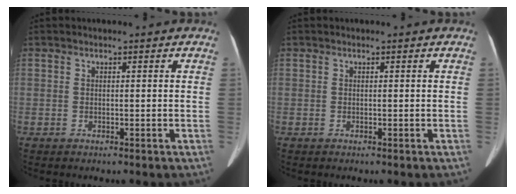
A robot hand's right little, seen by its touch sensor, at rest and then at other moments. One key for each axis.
{"total": 0.0}